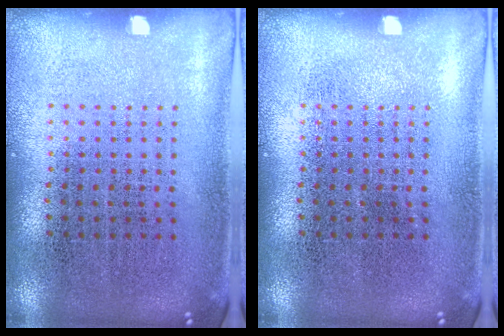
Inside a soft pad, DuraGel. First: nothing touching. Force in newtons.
{"total": 0.0}